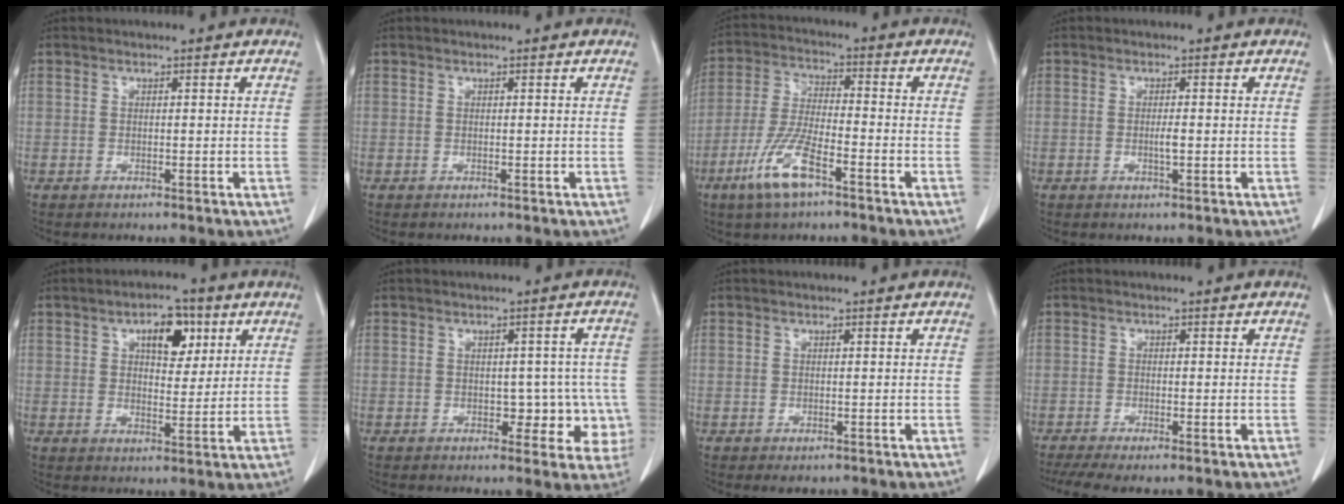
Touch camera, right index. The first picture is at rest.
{"total": 0.0}
{"total": 9.5, "force": [-5.4, 1.9, 7.6], "torque": [-0.162, -0.013, -0.106]}
{"total": 1.3, "force": [-0.2, 0.2, 1.3], "torque": [-0.025, -0.001, -0.003]}
{"total": 7.3, "force": [3.3, 3.5, 5.5], "torque": [-0.081, 0.010, 0.050]}
{"total": 6.1, "force": [-1.0, 4.2, 4.3], "torque": [-0.022, 0.023, -0.007]}
{"total": 1.3, "force": [-0.7, 0.9, 0.5], "torque": [-0.004, 0.001, -0.004]}
{"total": 5.5, "force": [-4.1, 0.7, 3.6], "torque": [-0.060, -0.010, -0.069]}